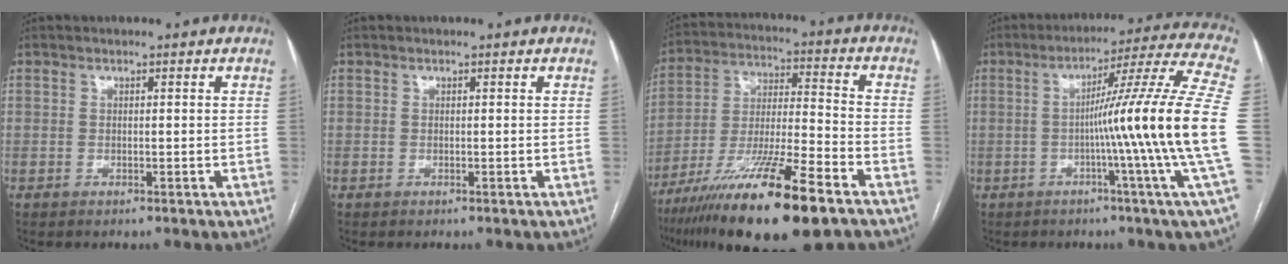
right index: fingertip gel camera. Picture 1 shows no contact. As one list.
[{"total": 0.0}, {"total": 20.4, "force": [-12.8, 1.8, 15.8], "torque": [-0.274, -0.041, -0.224]}, {"total": 18.8, "force": [-2.4, -3.6, 18.3], "torque": [-0.247, -0.005, -0.054]}]